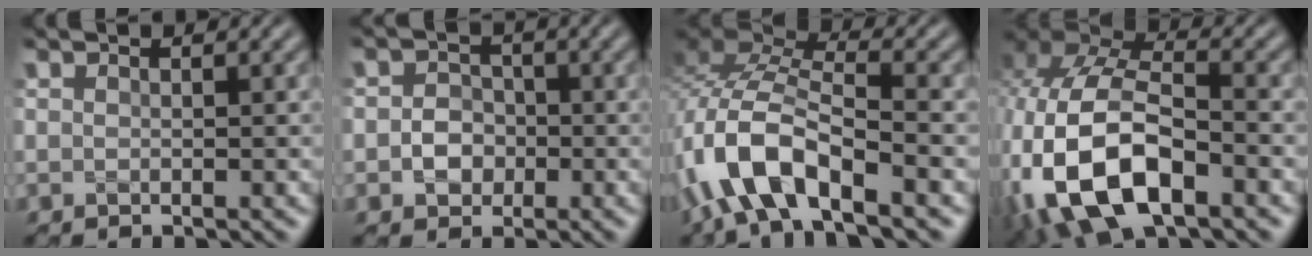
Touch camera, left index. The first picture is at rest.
{"total": 2.6, "force": [-0.5, 2.3, 1.2], "torque": [0.003, 0.000, -0.016]}
{"total": 9.2, "force": [-4.1, 4.0, 7.2], "torque": [-0.147, 0.009, -0.082]}
{"total": 13.2, "force": [-4.4, 7.5, 9.9], "torque": [-0.227, -0.020, -0.078]}